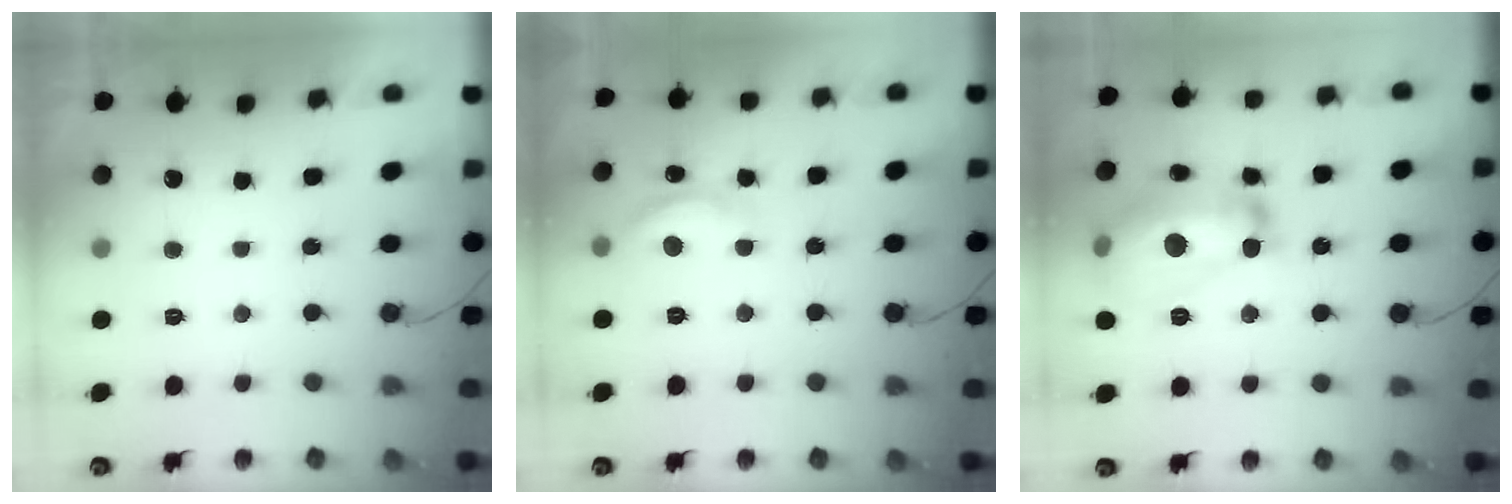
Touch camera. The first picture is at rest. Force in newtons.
{"total": 12.1, "press": 12.1, "slide": 0.7}
{"total": 20.4, "press": 20.4, "slide": 1.4}